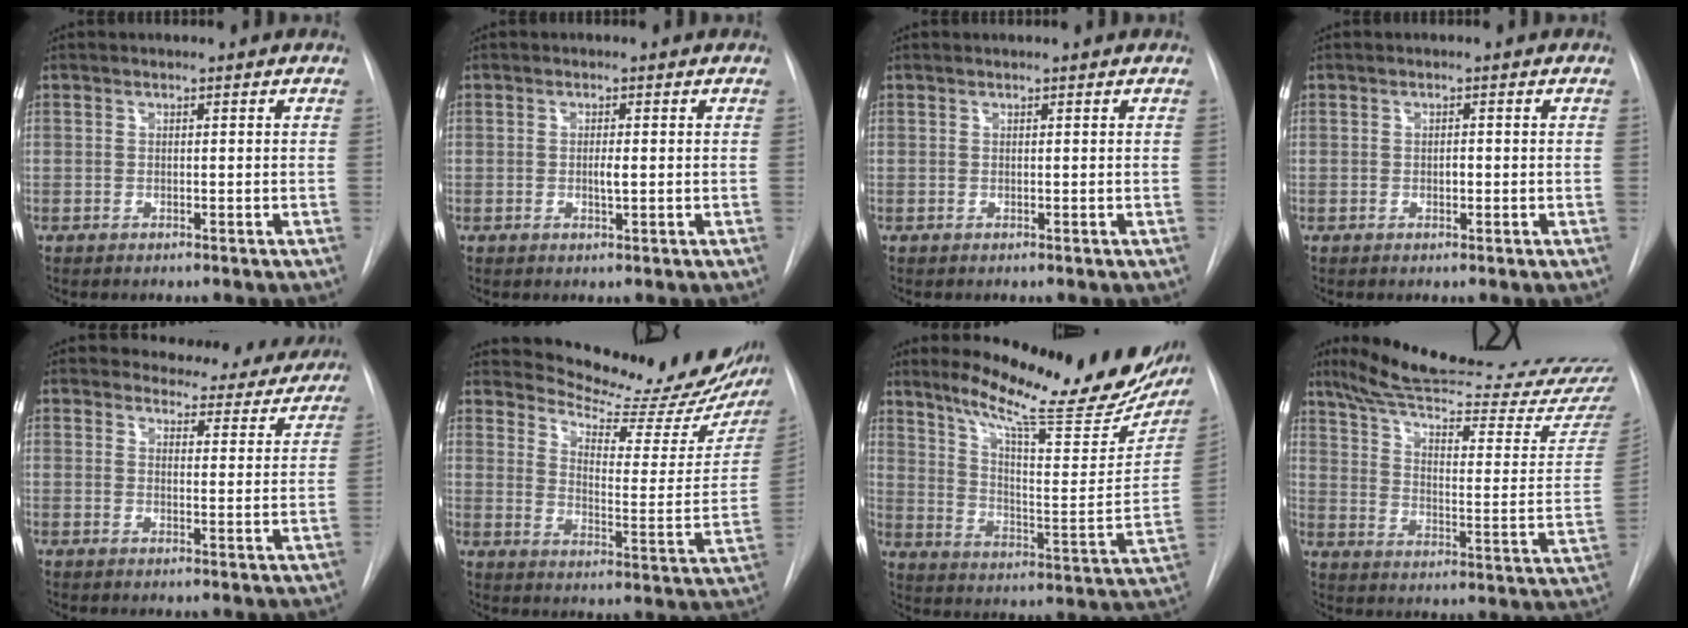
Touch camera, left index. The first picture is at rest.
{"total": 1.6, "force": [-0.9, 0.2, 1.3], "torque": [-0.025, -0.007, -0.013]}
{"total": 0.0}
{"total": 1.2, "force": [-1.0, 0.4, 0.6], "torque": [-0.009, -0.004, -0.016]}
{"total": 10.0, "force": [9.4, 3.3, 0.6], "torque": [0.025, -0.030, 0.090]}
{"total": 19.9, "force": [18.3, 3.4, 7.2], "torque": [-0.100, -0.091, 0.229]}
{"total": 23.7, "force": [19.5, 3.8, 13.0], "torque": [-0.196, -0.068, 0.261]}
{"total": 28.7, "force": [26.5, 0.5, 11.0], "torque": [-0.168, -0.117, 0.346]}